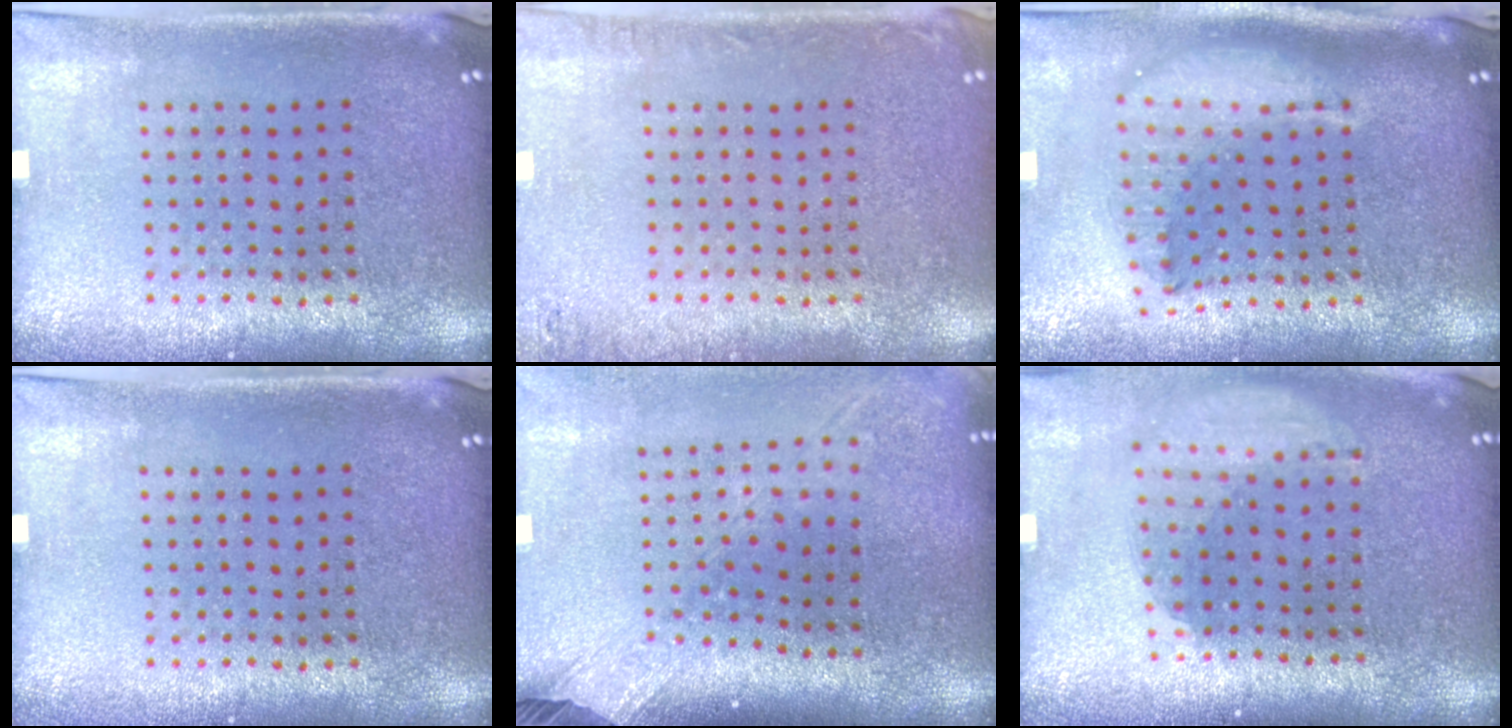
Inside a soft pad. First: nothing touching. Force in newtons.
{"total": 1.5, "press": 1.5, "slide": 0.2}
{"total": 2.2, "press": 1.7, "slide": 1.4}
{"total": 0.0}
{"total": 2.6, "press": 1.9, "slide": 1.7}
{"total": 1.8, "press": 1.4, "slide": 1.2}